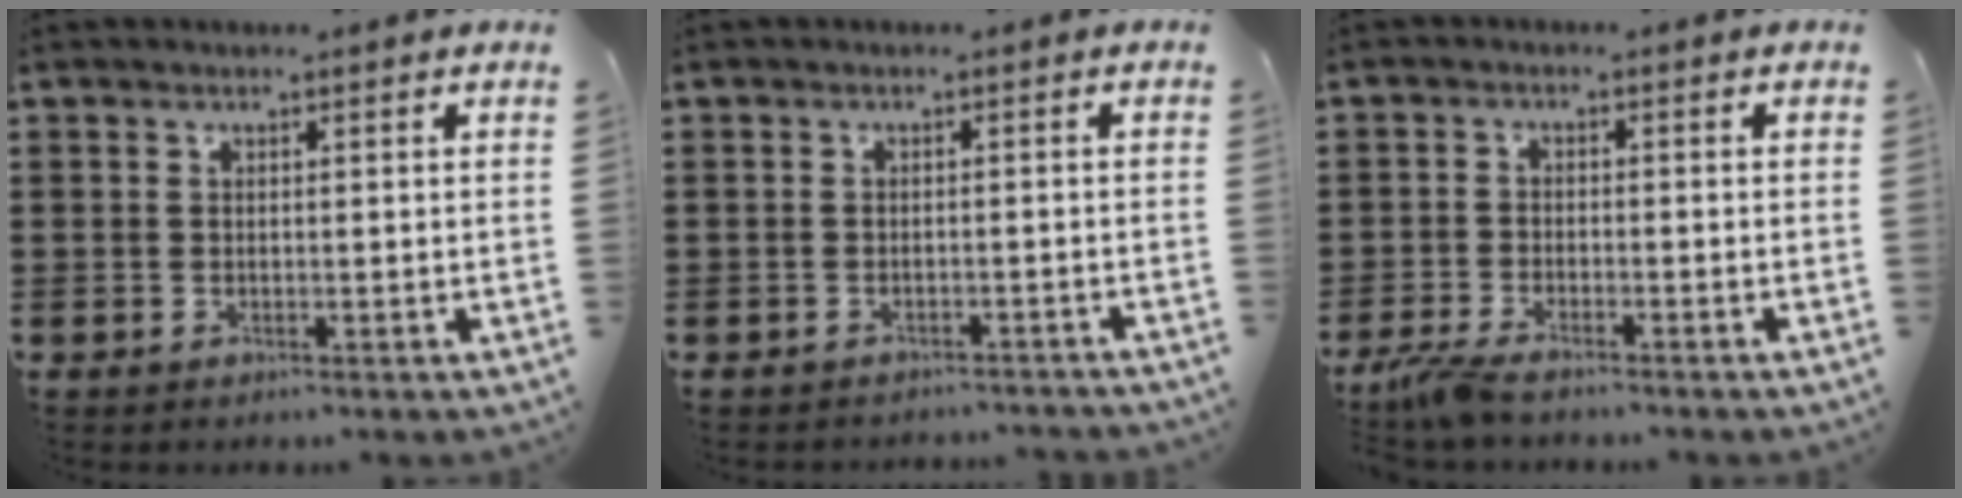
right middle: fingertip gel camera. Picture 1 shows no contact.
{"total": 1.3, "force": [-1.3, 0.0, -0.1], "torque": [-0.003, 0.001, -0.029]}
{"total": 3.5, "force": [-3.0, 0.3, 1.7], "torque": [-0.049, -0.008, -0.065]}